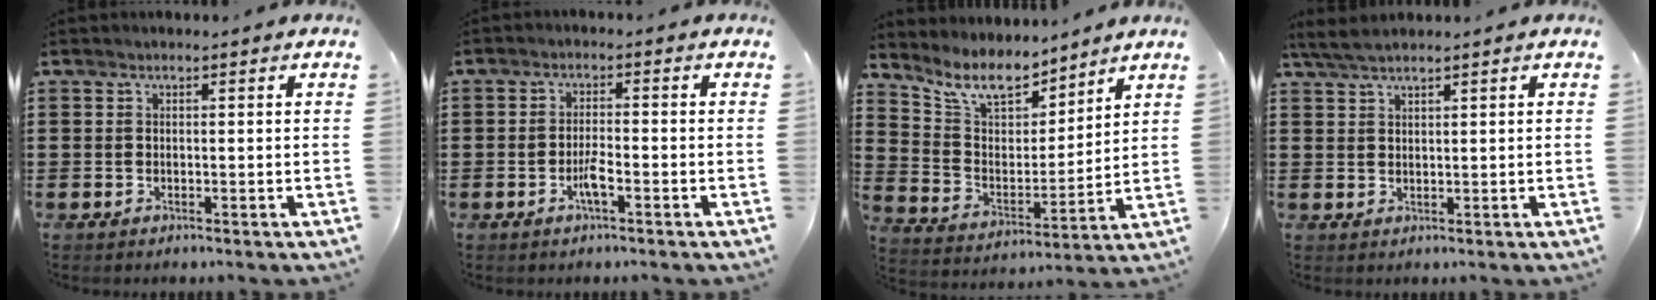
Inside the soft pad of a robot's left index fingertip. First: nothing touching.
{"total": 3.1, "force": [-1.3, 0.6, 2.8], "torque": [-0.055, 0.000, -0.026]}
{"total": 9.7, "force": [8.3, 3.3, 4.0], "torque": [-0.113, -0.039, 0.153]}
{"total": 2.6, "force": [2.1, 0.8, 1.3], "torque": [-0.031, 0.002, 0.041]}